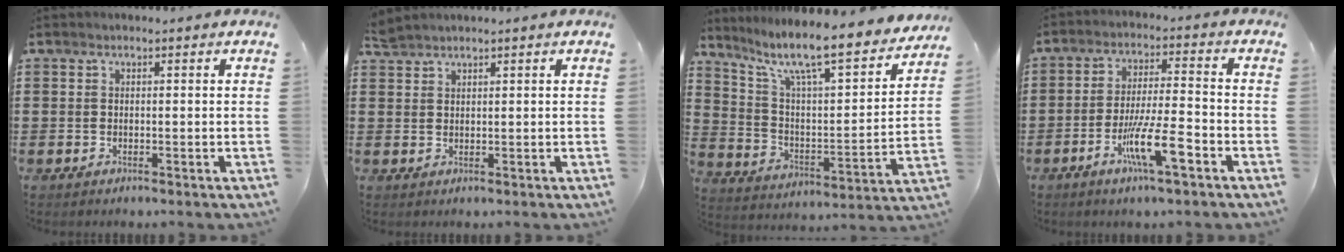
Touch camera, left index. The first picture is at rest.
{"total": 1.6, "force": [1.6, 0.1, 0.3], "torque": [-0.009, 0.000, 0.031]}
{"total": 9.5, "force": [7.5, 1.2, 5.8], "torque": [-0.133, -0.060, 0.119]}
{"total": 9.3, "force": [-4.5, 1.3, 8.1], "torque": [-0.161, -0.008, -0.085]}